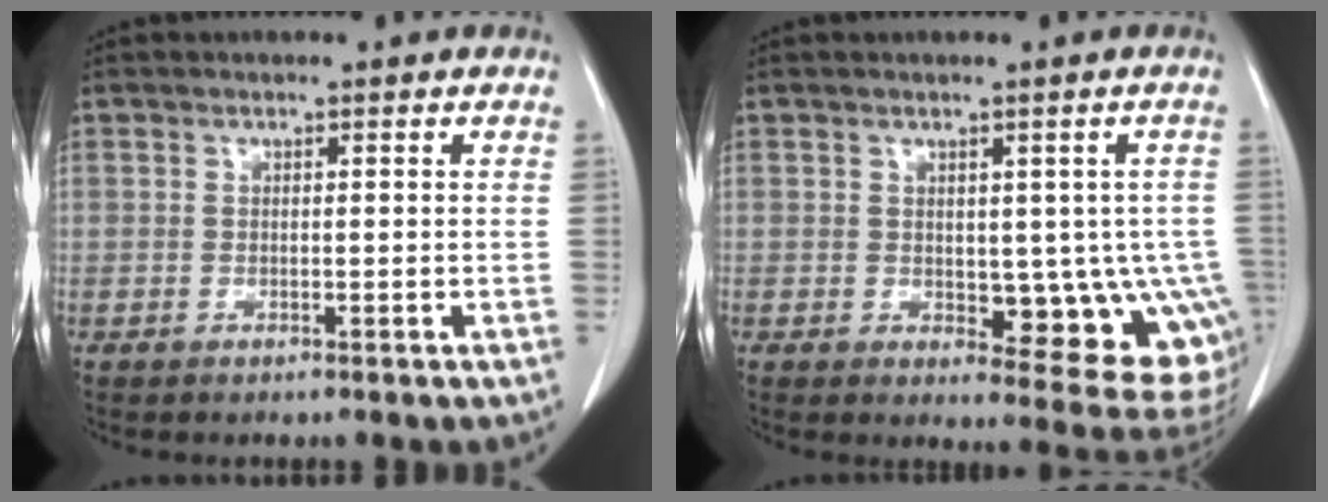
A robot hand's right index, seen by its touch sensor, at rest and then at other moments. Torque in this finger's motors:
{"motor_torque": [0.39, -0.18, 0.34, 0.03]}